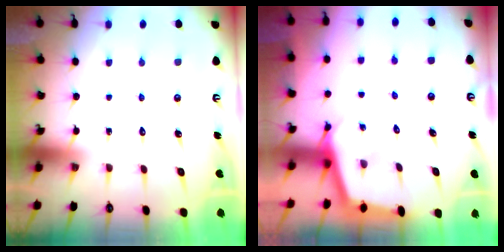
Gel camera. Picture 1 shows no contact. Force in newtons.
{"total": 2.3, "press": 2.3, "slide": 0.2}